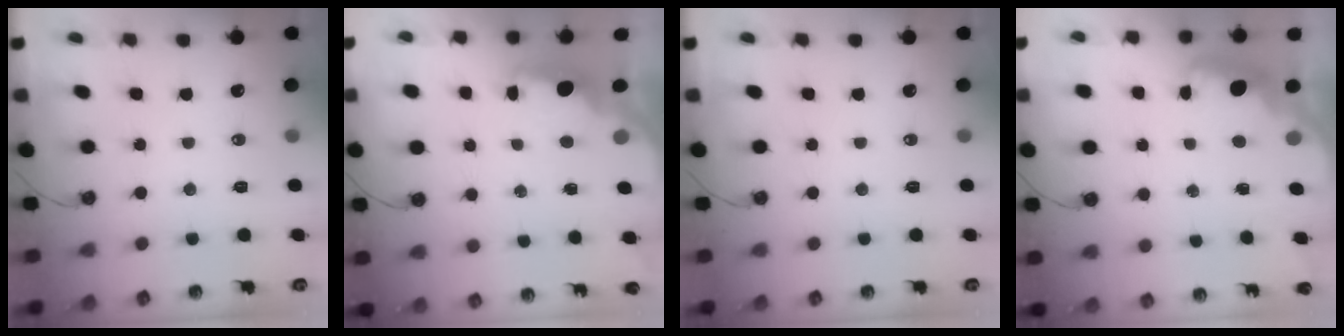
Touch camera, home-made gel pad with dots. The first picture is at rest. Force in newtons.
{"total": 2.2, "press": 2.1, "slide": 0.8}
{"total": 0.0}
{"total": 2.7, "press": 2.6, "slide": 0.8}